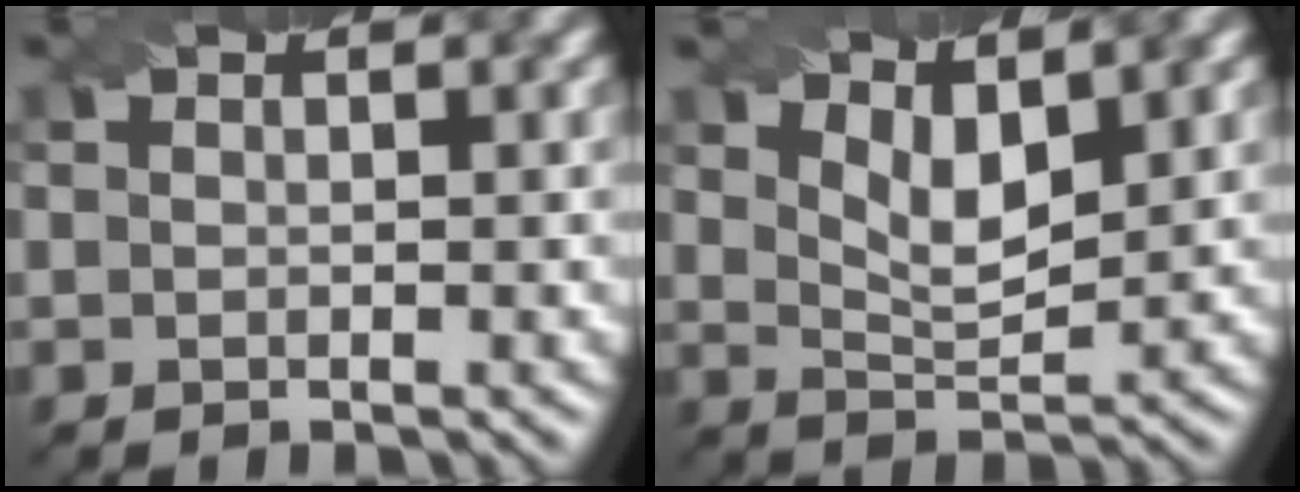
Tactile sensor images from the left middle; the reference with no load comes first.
{"total": 3.5, "force": [2.0, 1.4, 2.6], "torque": [-0.054, -0.007, 0.036]}